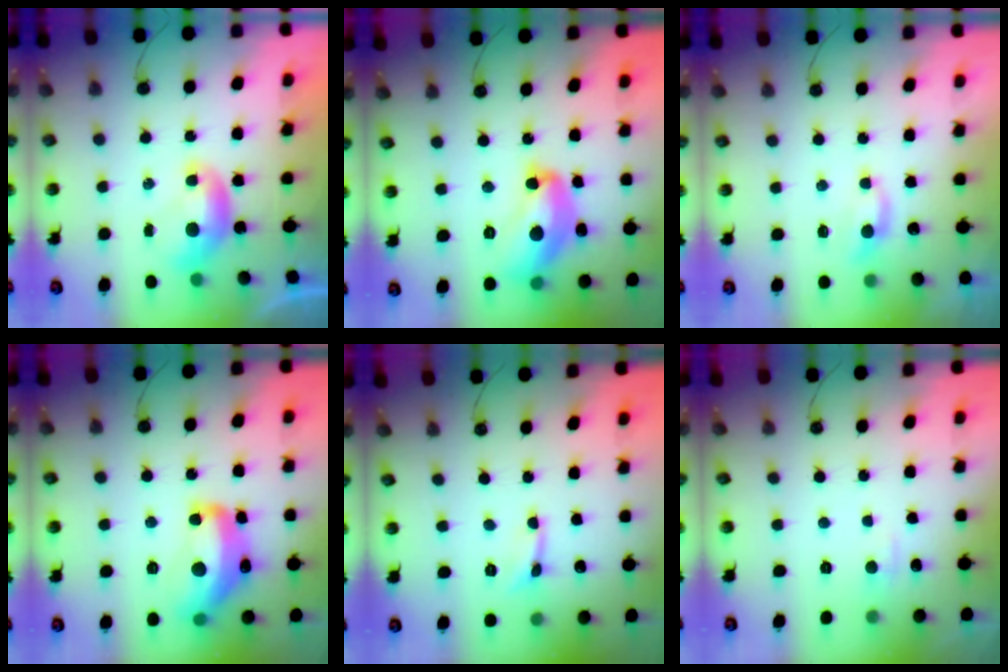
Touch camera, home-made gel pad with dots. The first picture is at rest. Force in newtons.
{"total": 12.0, "press": 12.0, "slide": 0.8}
{"total": 0.6, "press": 0.3, "slide": 0.5}
{"total": 12.7, "press": 12.7, "slide": 0.9}
{"total": 0.0}
{"total": 2.1, "press": 2.0, "slide": 0.5}